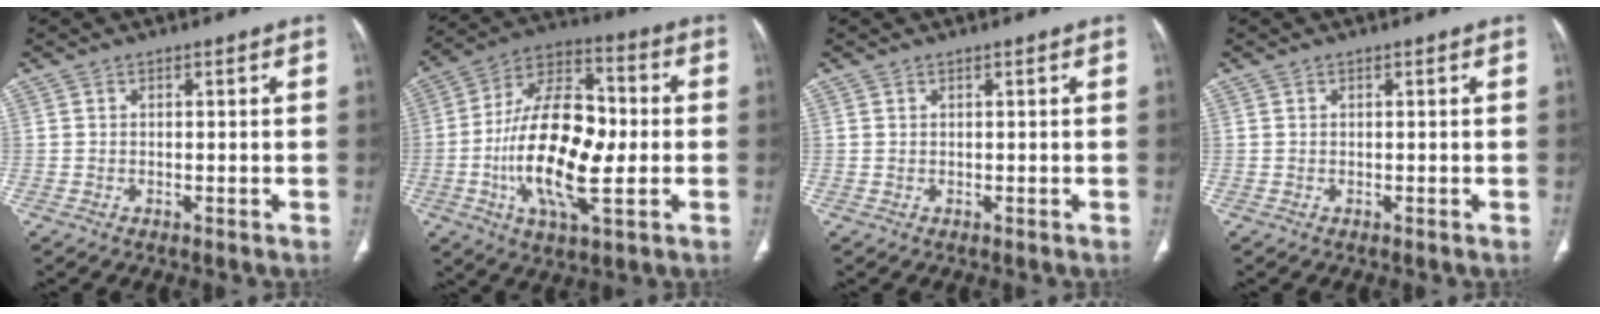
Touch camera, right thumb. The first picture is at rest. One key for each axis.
{"total": 21.0, "fx": -2.4, "fy": 9.7, "fz": 18.4, "tx": -0.322, "ty": 0.020, "tz": -0.043}
{"total": 0.0}
{"total": 0.0}